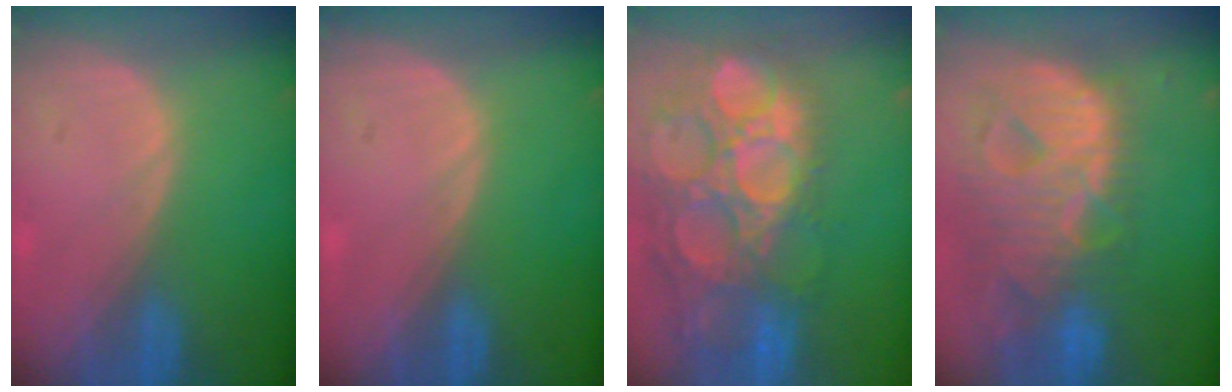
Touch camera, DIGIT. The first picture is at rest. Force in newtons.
{"total": 0.0}
{"total": 15.7, "press": 12.9, "slide": 8.9}
{"total": 13.4, "press": 11.4, "slide": 7.0}